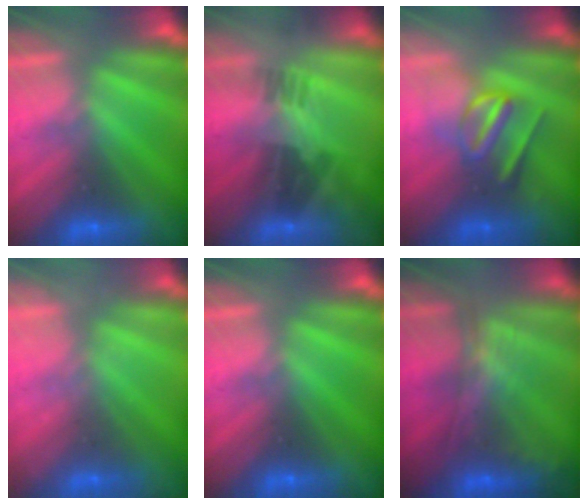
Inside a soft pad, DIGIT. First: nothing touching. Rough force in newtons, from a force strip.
{"total": 2.2}
{"total": 2.9}
{"total": 2.1}
{"total": 0.0}
{"total": 5.8}